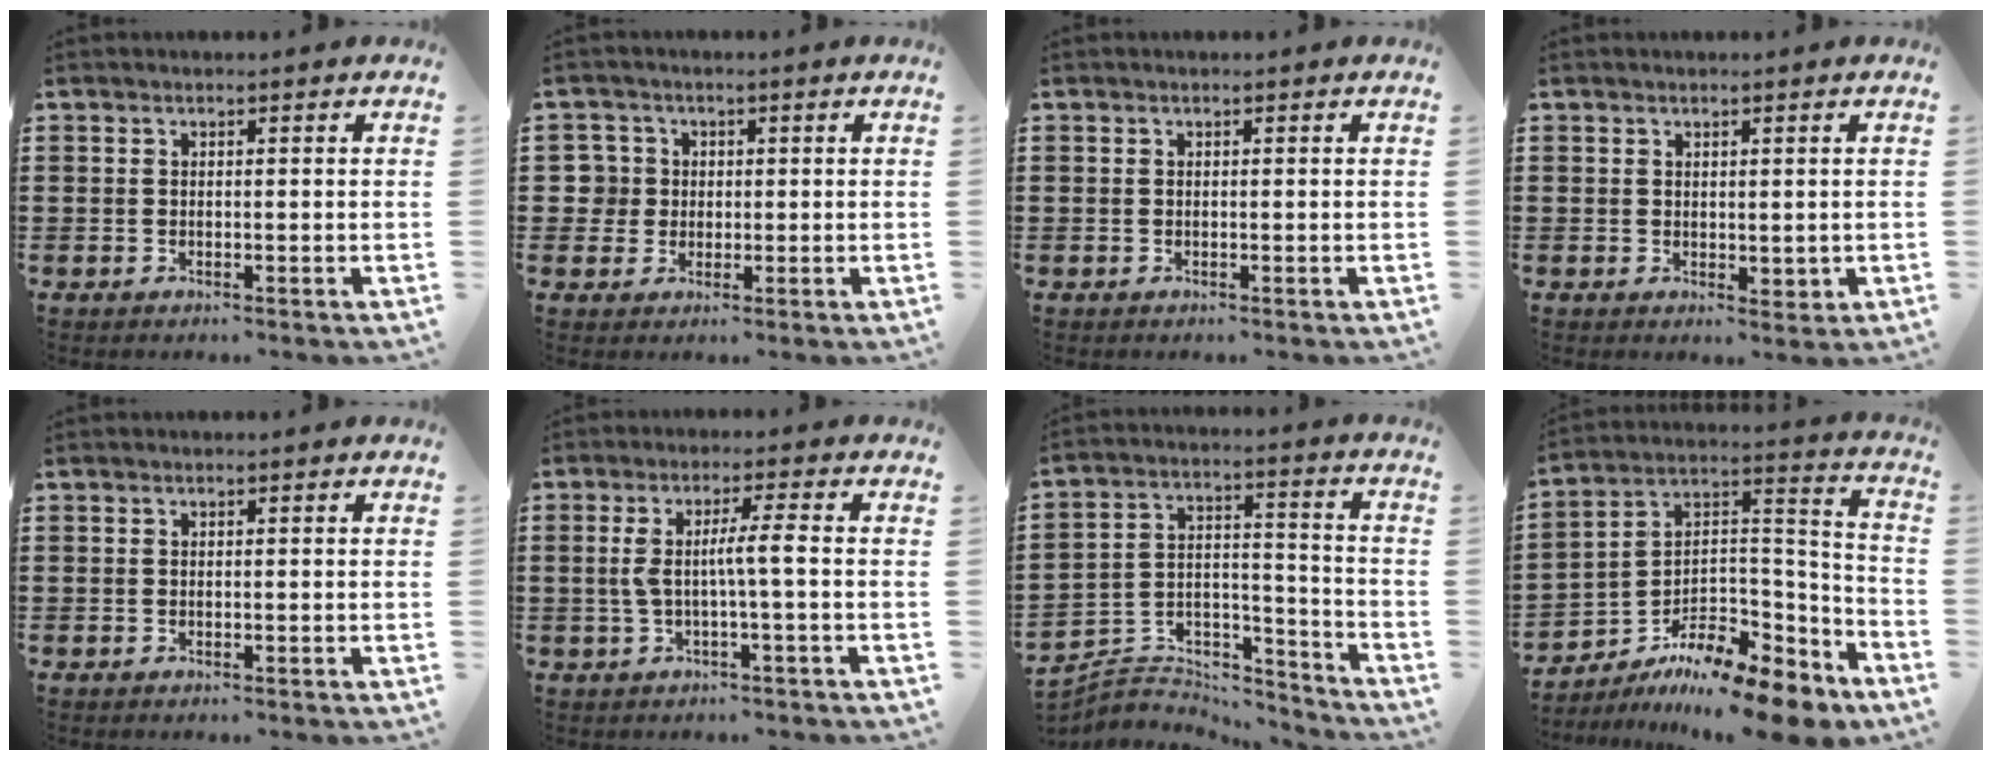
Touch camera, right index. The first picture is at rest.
{"total": 4.0, "force": [0.3, 3.9, 0.7], "torque": [-0.032, 0.013, 0.005]}
{"total": 0.0}
{"total": 1.4, "force": [0.9, 0.9, 0.6], "torque": [-0.012, 0.004, 0.018]}
{"total": 0.0}
{"total": 5.2, "force": [-0.3, 0.0, 5.2], "torque": [-0.105, -0.005, -0.014]}
{"total": 5.0, "force": [-4.5, 2.2, 0.6], "torque": [-0.021, 0.004, -0.094]}
{"total": 11.2, "force": [-9.2, 3.3, 5.3], "torque": [-0.090, 0.018, -0.177]}